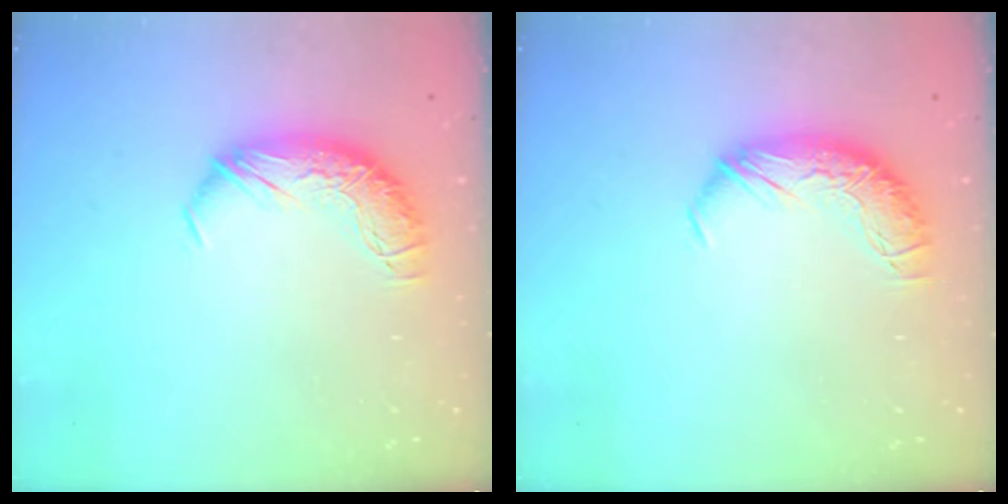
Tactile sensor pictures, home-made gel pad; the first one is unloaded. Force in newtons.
{"total": 0.0}